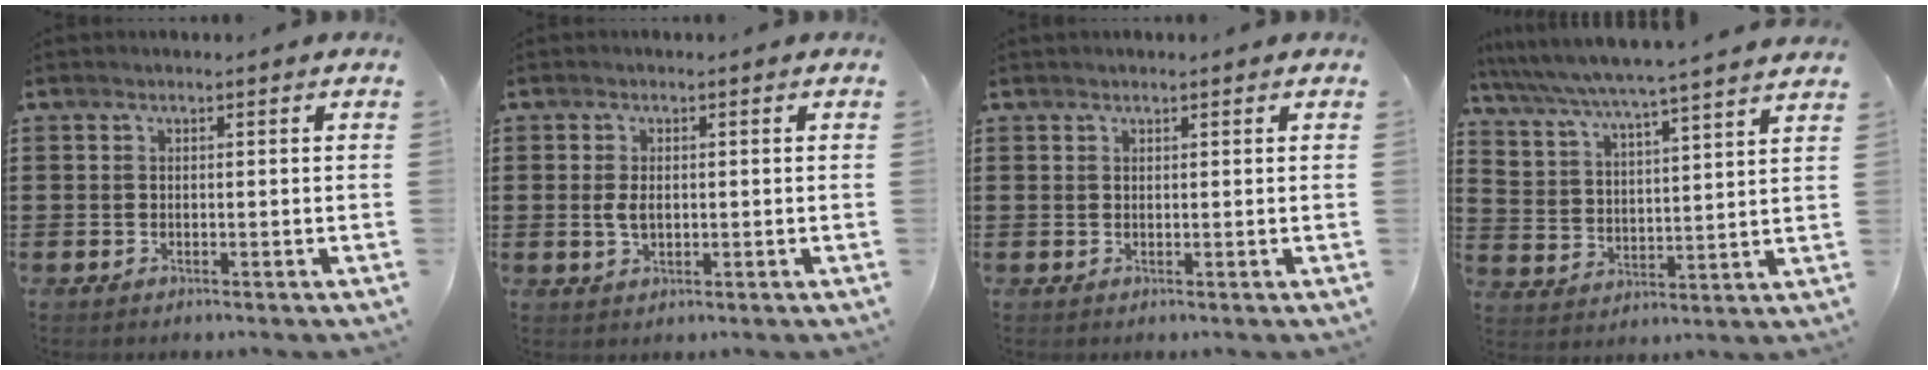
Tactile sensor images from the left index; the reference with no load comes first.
{"total": 2.8, "force": [0.2, 1.5, 2.3], "torque": [-0.055, 0.002, 0.000]}
{"total": 0.7, "force": [0.6, 0.2, 0.2], "torque": [-0.005, 0.001, 0.012]}
{"total": 5.4, "force": [5.2, -0.7, 1.2], "torque": [-0.047, -0.038, 0.084]}